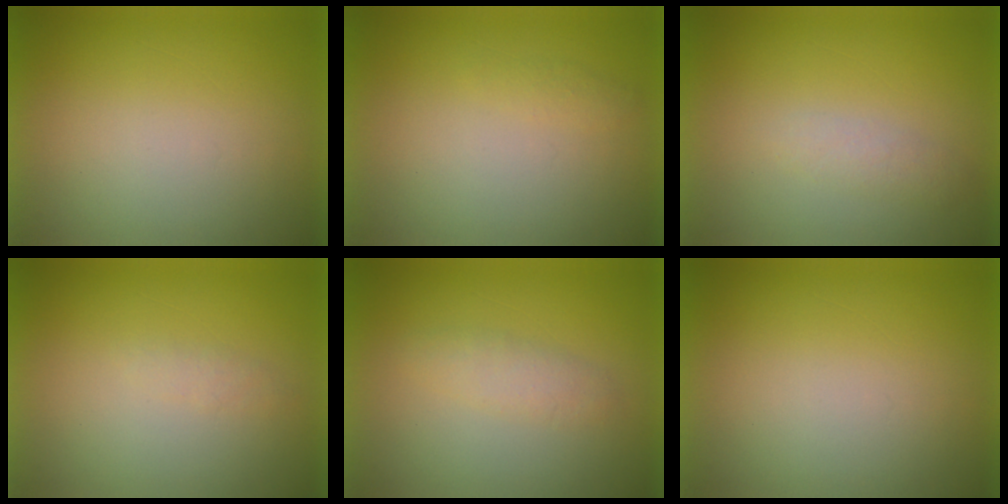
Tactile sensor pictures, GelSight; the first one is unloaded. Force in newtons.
{"total": 1.2}
{"total": 1.8}
{"total": 1.2}
{"total": 2.3}
{"total": 0.0}